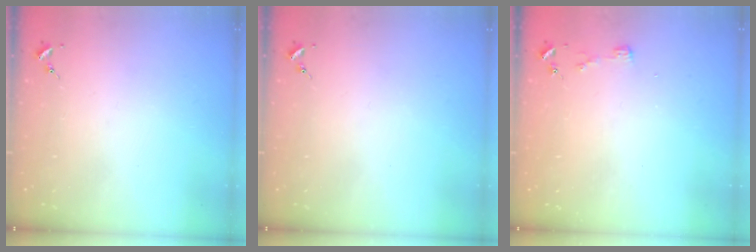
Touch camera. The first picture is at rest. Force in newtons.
{"total": 0.0}
{"total": 3.3, "press": 3.3, "slide": 0.4}